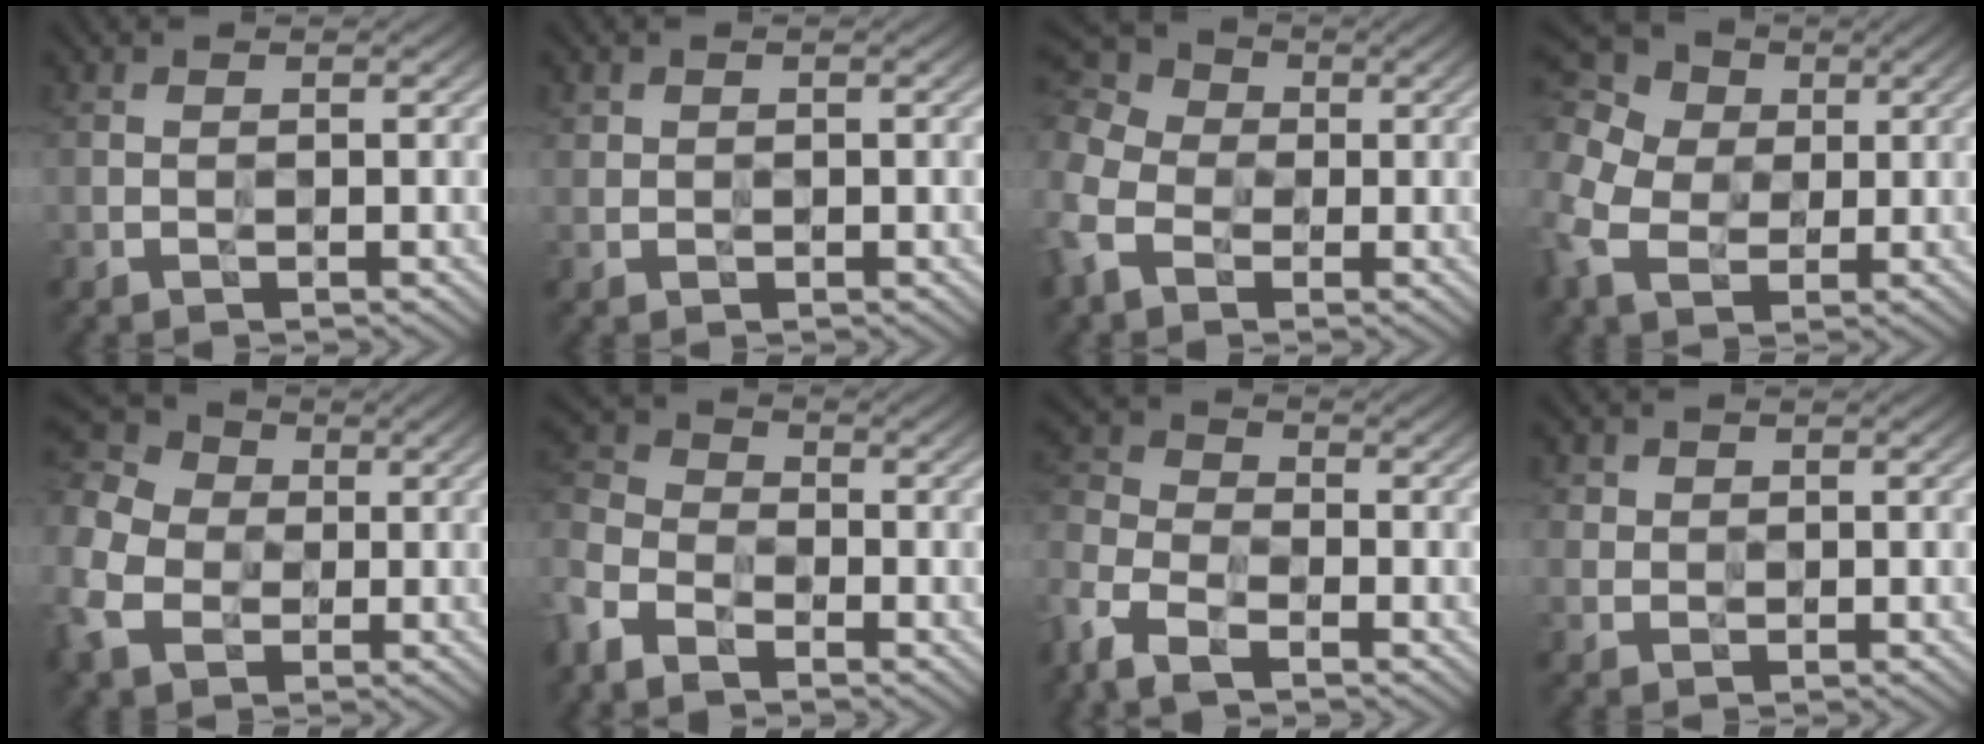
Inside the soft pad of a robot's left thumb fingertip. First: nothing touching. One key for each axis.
{"total": 1.2, "fx": 0.5, "fy": 1.1, "fz": 0.2, "tx": -0.007, "ty": -0.007, "tz": 0.011}
{"total": 12.0, "fx": -3.4, "fy": 9.3, "fz": 6.8, "tx": -0.220, "ty": -0.033, "tz": -0.068}
{"total": 13.6, "fx": 0.6, "fy": 11.1, "fz": 7.8, "tx": -0.245, "ty": -0.012, "tz": 0.003}
{"total": 13.3, "fx": -2.4, "fy": 10.8, "fz": 7.3, "tx": -0.232, "ty": -0.030, "tz": -0.060}
{"total": 8.7, "fx": -5.4, "fy": 5.3, "fz": 4.3, "tx": -0.129, "ty": -0.022, "tz": -0.131}
{"total": 8.7, "fx": -5.8, "fy": 4.6, "fz": 4.6, "tx": -0.127, "ty": -0.022, "tz": -0.135}
{"total": 2.5, "fx": 0.9, "fy": 2.3, "fz": 0.5, "tx": -0.022, "ty": -0.006, "tz": 0.020}